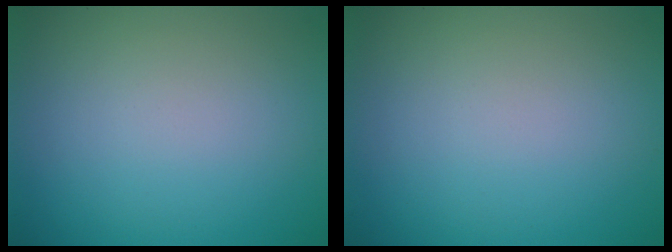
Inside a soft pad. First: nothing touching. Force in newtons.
{"total": 0.0}